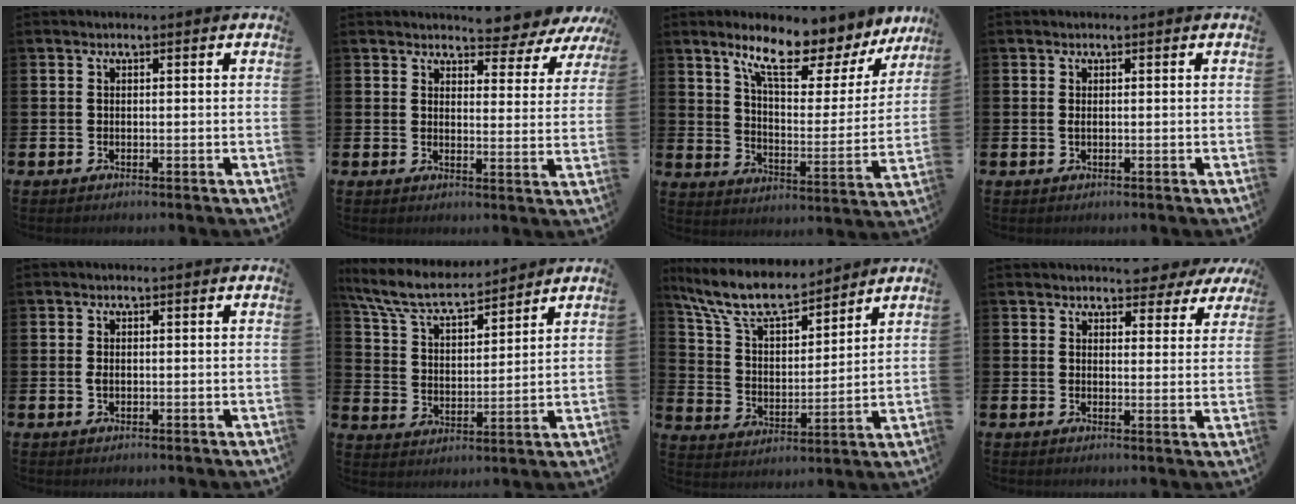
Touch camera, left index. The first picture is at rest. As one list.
[{"total": 4.3, "force": [4.2, 1.0, 0.1], "torque": [-0.004, -0.043, 0.067]}, {"total": 11.0, "force": [9.1, 2.7, 5.6], "torque": [-0.113, -0.055, 0.150]}, {"total": 0.5, "force": [0.1, 0.0, 0.5], "torque": [-0.005, -0.004, 0.002]}, {"total": 1.0, "force": [0.0, 0.6, 0.9], "torque": [-0.020, 0.004, 0.000]}, {"total": 7.6, "force": [6.9, 1.8, 2.6], "torque": [-0.087, -0.041, 0.124]}, {"total": 9.8, "force": [8.6, 2.6, 3.9], "torque": [-0.118, -0.045, 0.156]}, {"total": 3.7, "force": [3.5, 1.2, 0.2], "torque": [0.003, -0.021, 0.061]}]